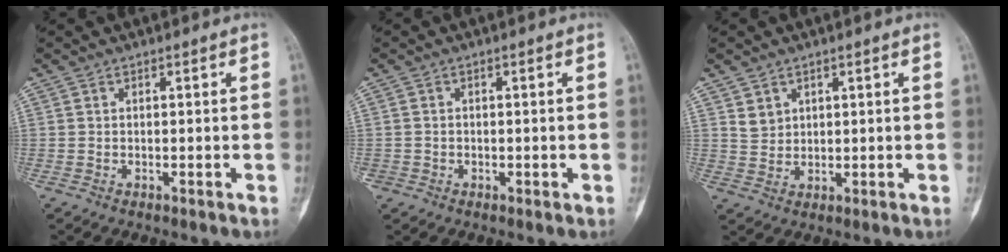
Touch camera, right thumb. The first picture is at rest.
{"total": 1.1, "force": [-0.4, 1.0, 0.1], "torque": [0.003, 0.004, -0.009]}
{"total": 2.9, "force": [1.7, 2.3, 0.7], "torque": [0.002, -0.015, 0.035]}